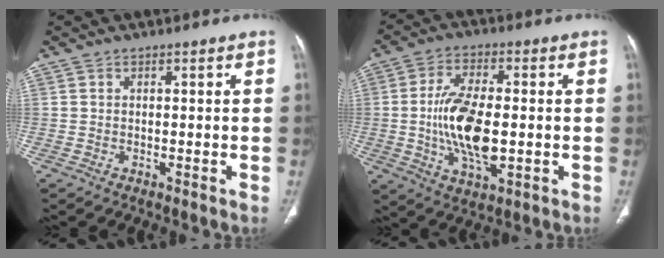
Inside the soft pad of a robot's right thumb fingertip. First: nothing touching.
{"total": 13.8, "force": [-1.0, 6.3, 12.2], "torque": [-0.233, -0.003, -0.014]}